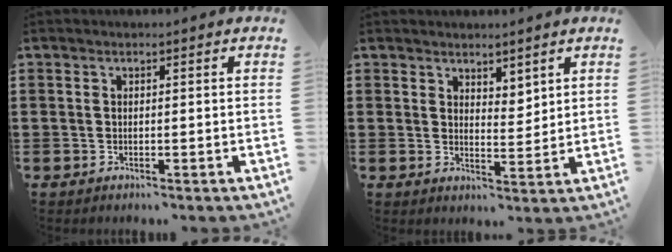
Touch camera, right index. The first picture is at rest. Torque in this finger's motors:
{"motor_torque": [-0.03, 0.28, 0.09, 0.00]}